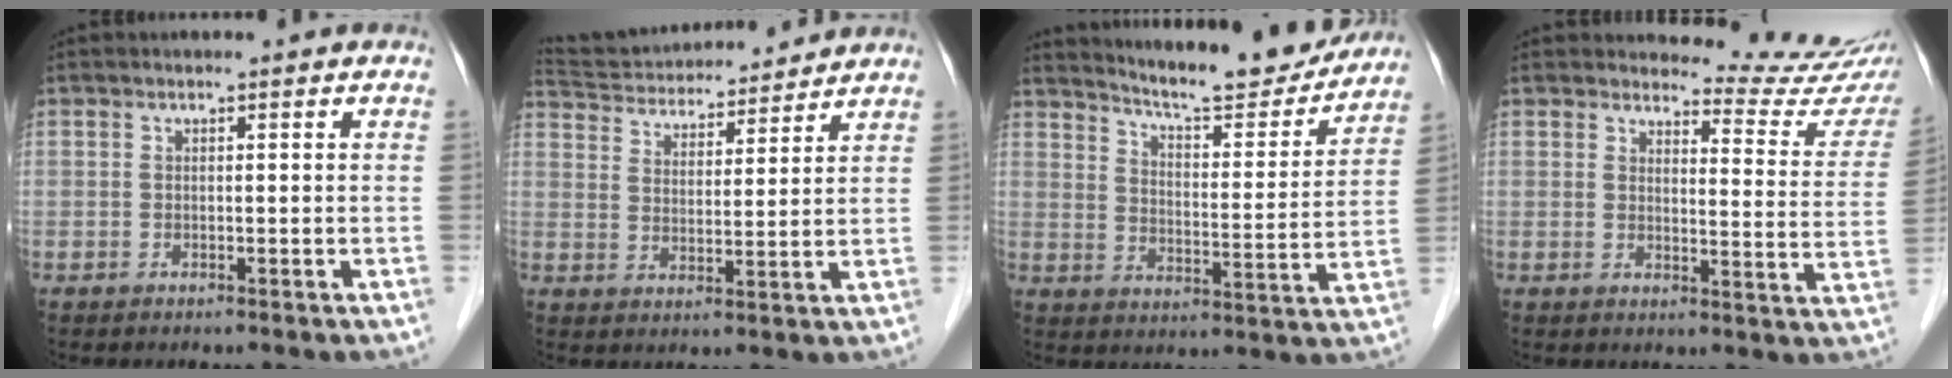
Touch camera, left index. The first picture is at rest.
{"total": 15.9, "force": [15.0, 3.2, 4.2], "torque": [-0.083, 0.033, 0.238]}
{"total": 16.6, "force": [15.6, 1.6, 5.4], "torque": [-0.083, -0.031, 0.212]}
{"total": 11.9, "force": [11.7, 0.8, 2.0], "torque": [-0.012, -0.077, 0.115]}